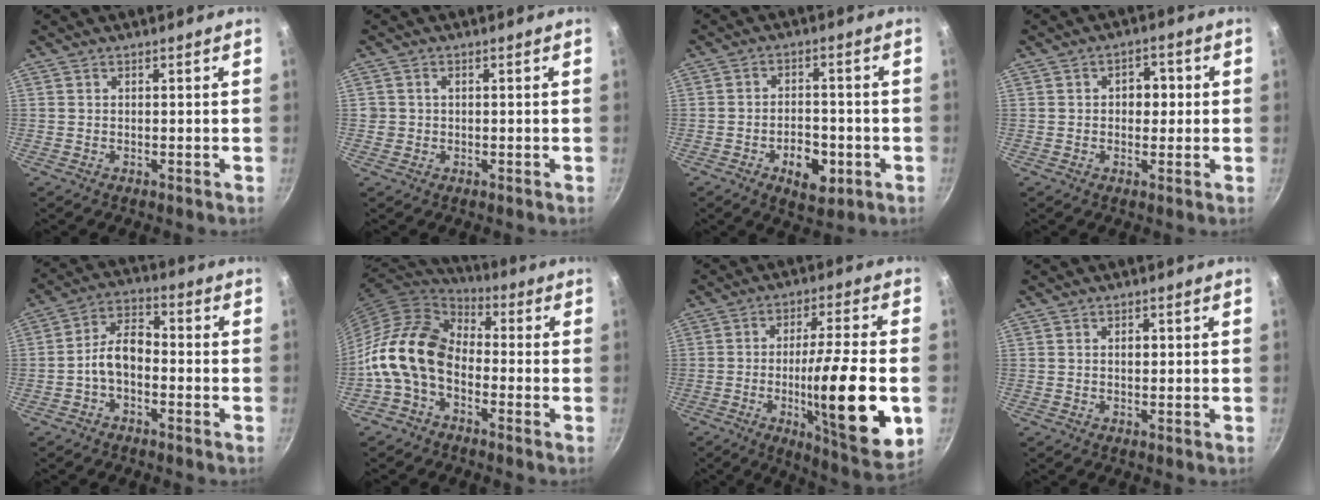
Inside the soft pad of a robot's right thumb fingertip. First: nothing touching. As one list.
[{"total": 1.4, "force": [0.1, 1.3, 0.5], "torque": [-0.004, 0.006, 0.003]}, {"total": 8.3, "force": [-3.1, 4.7, 6.1], "torque": [-0.071, 0.015, -0.042]}, {"total": 5.0, "force": [0.5, 3.7, 3.3], "torque": [-0.013, 0.006, 0.001]}, {"total": 9.5, "force": [-3.0, 5.6, 7.0], "torque": [-0.117, 0.051, -0.071]}, {"total": 14.7, "force": [-3.5, 10.0, 10.2], "torque": [-0.168, 0.047, -0.093]}, {"total": 20.3, "force": [-4.3, 3.6, 19.5], "torque": [-0.294, 0.010, -0.063]}, {"total": 1.7, "force": [0.3, 1.1, 1.3], "torque": [-0.013, 0.002, 0.003]}]